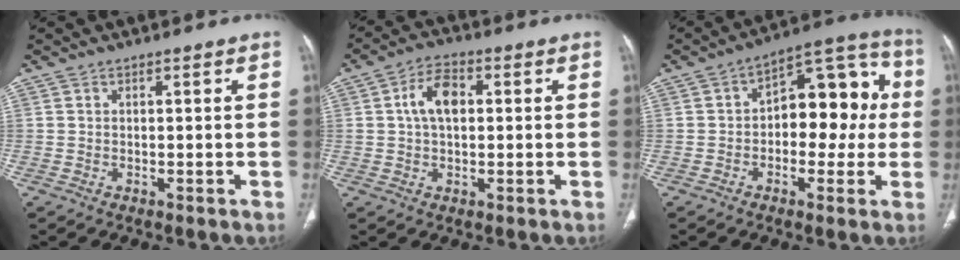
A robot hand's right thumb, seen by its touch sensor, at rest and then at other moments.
{"total": 6.9, "force": [1.1, 4.1, 5.4], "torque": [-0.095, 0.014, 0.016]}
{"total": 15.4, "force": [0.3, 9.1, 12.4], "torque": [-0.114, 0.048, -0.006]}